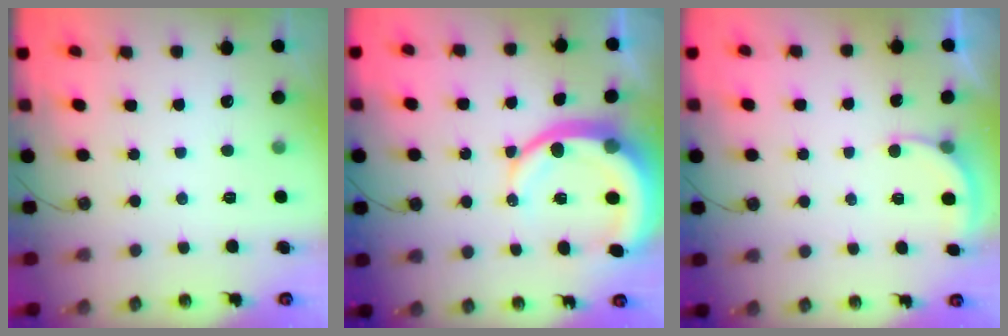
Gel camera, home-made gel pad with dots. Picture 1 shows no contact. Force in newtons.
{"total": 12.9, "press": 12.8, "slide": 1.6}
{"total": 2.9, "press": 2.9, "slide": 0.3}